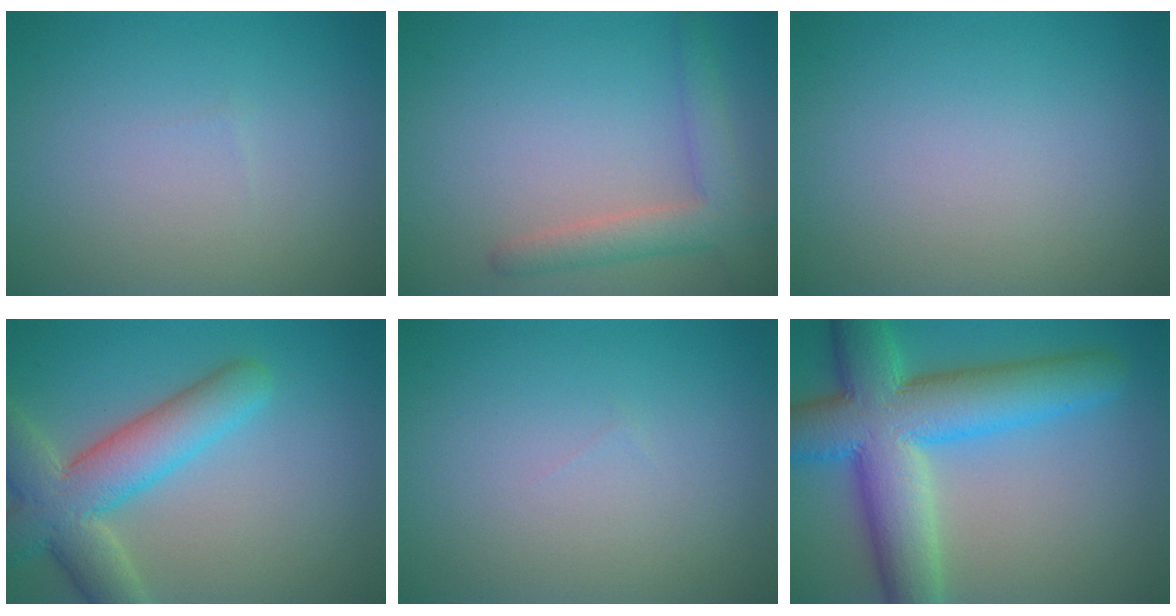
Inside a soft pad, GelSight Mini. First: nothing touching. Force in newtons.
{"total": 3.4, "press": 3.4, "slide": 0.4}
{"total": 0.0}
{"total": 7.1, "press": 7.1, "slide": 0.5}
{"total": 0.0}
{"total": 11.3, "press": 11.3, "slide": 0.5}